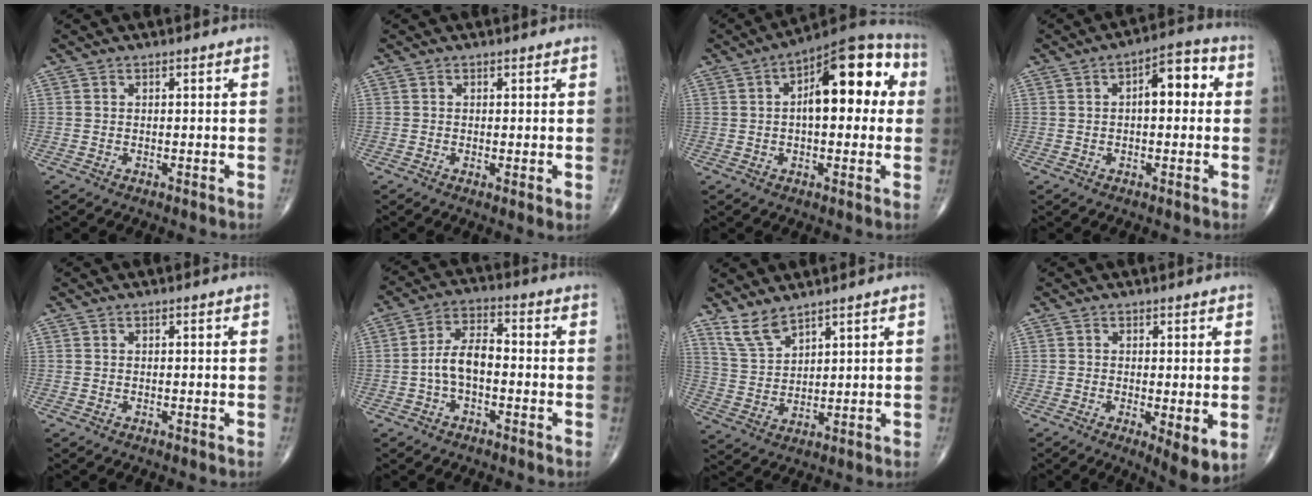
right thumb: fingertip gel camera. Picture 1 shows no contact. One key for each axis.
{"total": 1.6, "fx": 0.1, "fy": 0.3, "fz": 1.5, "tx": -0.029, "ty": -0.007, "tz": 0.000}
{"total": 17.0, "fx": 3.3, "fy": 7.8, "fz": 14.7, "tx": -0.173, "ty": 0.034, "tz": 0.040}
{"total": 7.9, "fx": 1.3, "fy": 3.8, "fz": 6.8, "tx": -0.074, "ty": 0.024, "tz": 0.009}
{"total": 0.0}
{"total": 7.0, "fx": -1.4, "fy": 3.7, "fz": 5.8, "tx": -0.106, "ty": 0.030, "tz": -0.034}
{"total": 5.9, "fx": 4.9, "fy": 1.9, "fz": 2.6, "tx": -0.048, "ty": -0.030, "tz": 0.110}
{"total": 5.8, "fx": -0.8, "fy": 1.6, "fz": 5.5, "tx": -0.087, "ty": -0.020, "tz": -0.011}